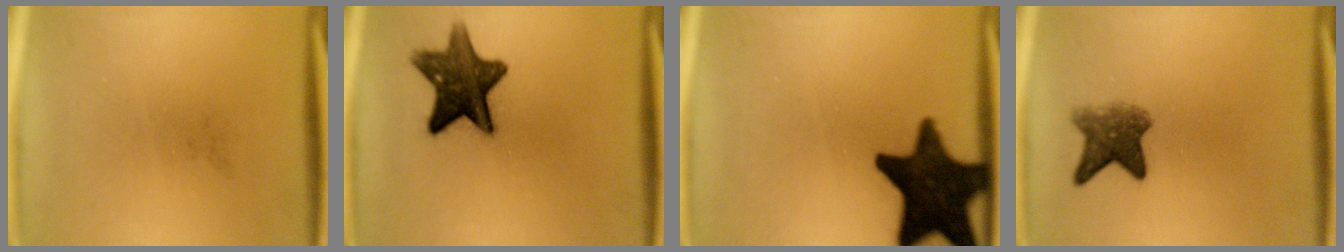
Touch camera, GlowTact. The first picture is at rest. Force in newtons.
{"total": 12.0}
{"total": 17.8}
{"total": 5.2}